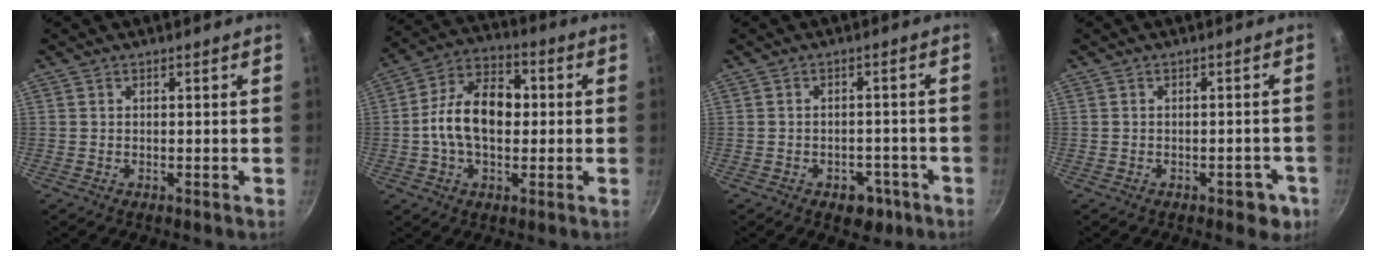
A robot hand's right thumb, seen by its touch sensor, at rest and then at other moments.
{"total": 13.8, "force": [0.0, 8.6, 10.8], "torque": [-0.181, 0.029, -0.009]}
{"total": 4.8, "force": [-2.7, 3.2, 2.4], "torque": [-0.012, 0.021, -0.032]}
{"total": 3.8, "force": [-2.1, 2.0, 2.4], "torque": [-0.015, 0.016, -0.023]}